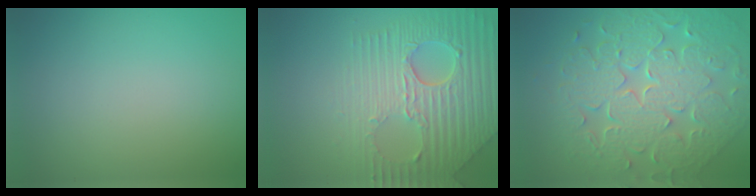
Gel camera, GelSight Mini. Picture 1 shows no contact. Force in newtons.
{"total": 8.9, "press": 6.0, "slide": 6.5}
{"total": 9.5, "press": 6.7, "slide": 6.7}